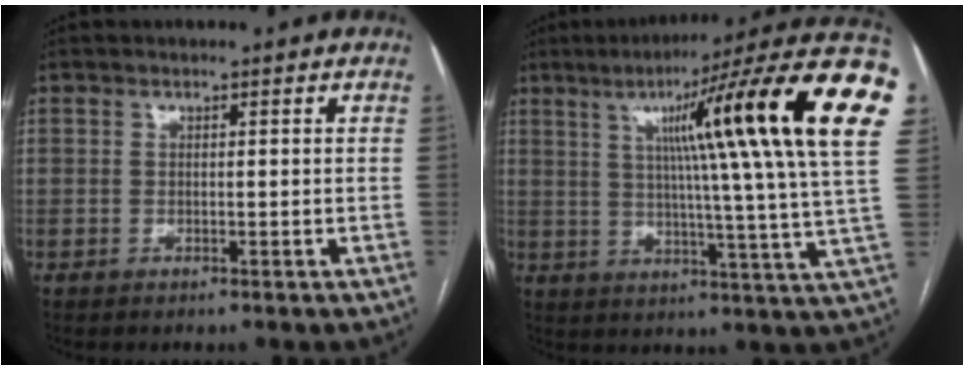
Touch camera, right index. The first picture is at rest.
{"total": 26.2, "force": [8.9, -0.7, 24.6], "torque": [-0.279, 0.027, 0.113]}